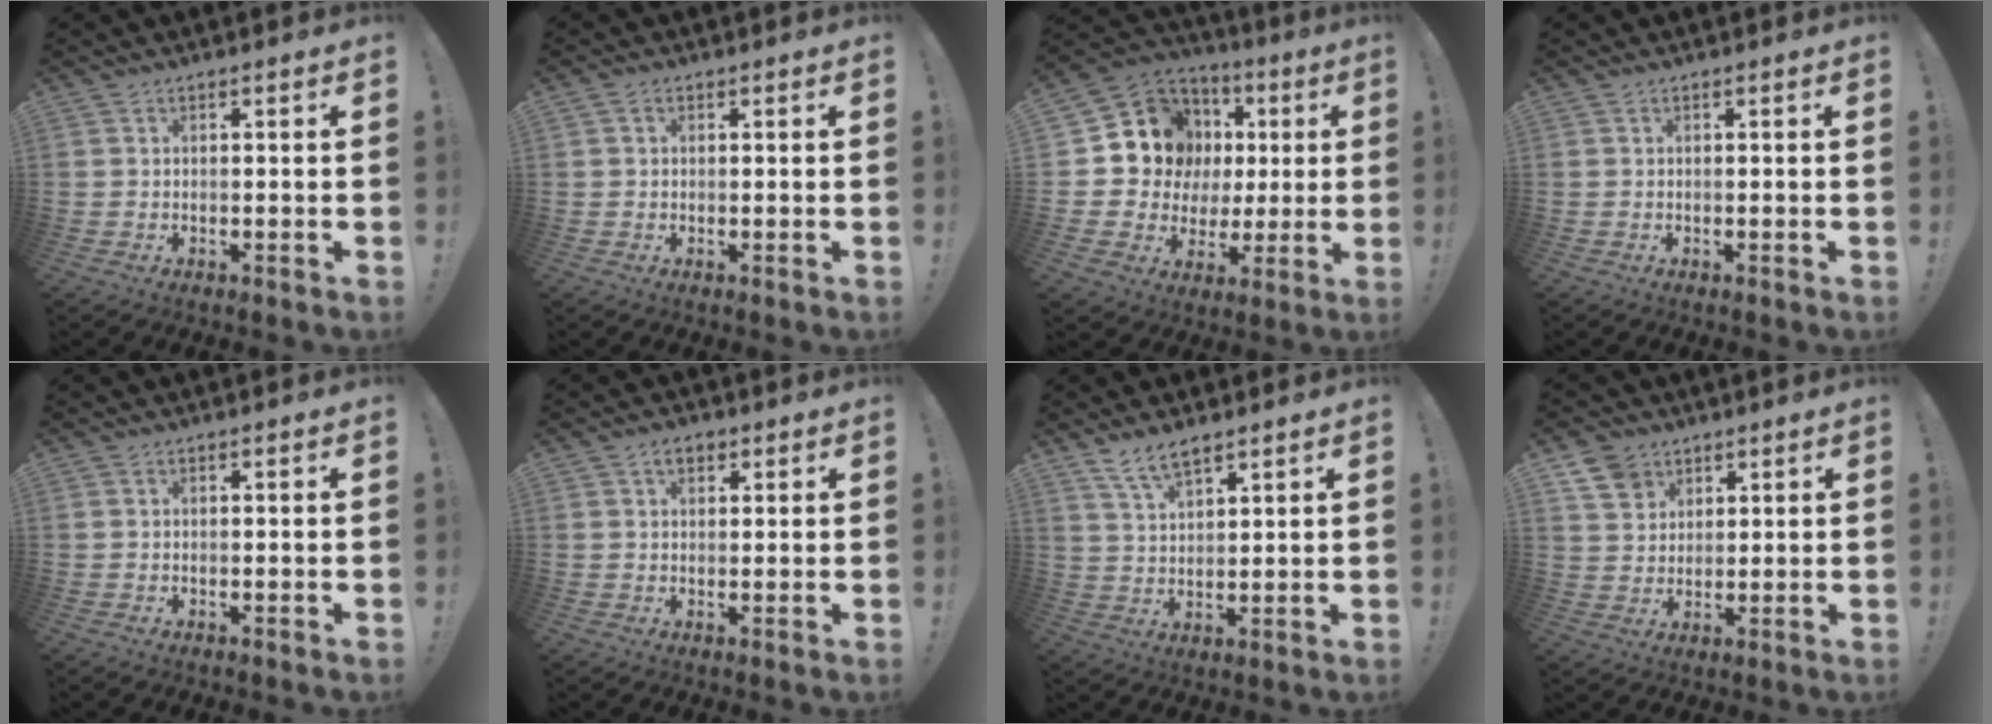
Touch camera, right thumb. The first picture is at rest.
{"total": 1.2, "force": [0.4, 1.0, 0.5], "torque": [-0.003, 0.002, 0.005]}
{"total": 14.0, "force": [3.8, 12.3, 5.5], "torque": [-0.073, -0.029, 0.098]}
{"total": 0.0}
{"total": 0.0}
{"total": 3.8, "force": [1.8, 2.5, 2.3], "torque": [-0.026, 0.000, 0.029]}
{"total": 6.7, "force": [5.1, 2.5, 3.7], "torque": [-0.066, -0.022, 0.095]}
{"total": 7.7, "force": [4.9, 5.6, 2.0], "torque": [-0.025, -0.030, 0.096]}